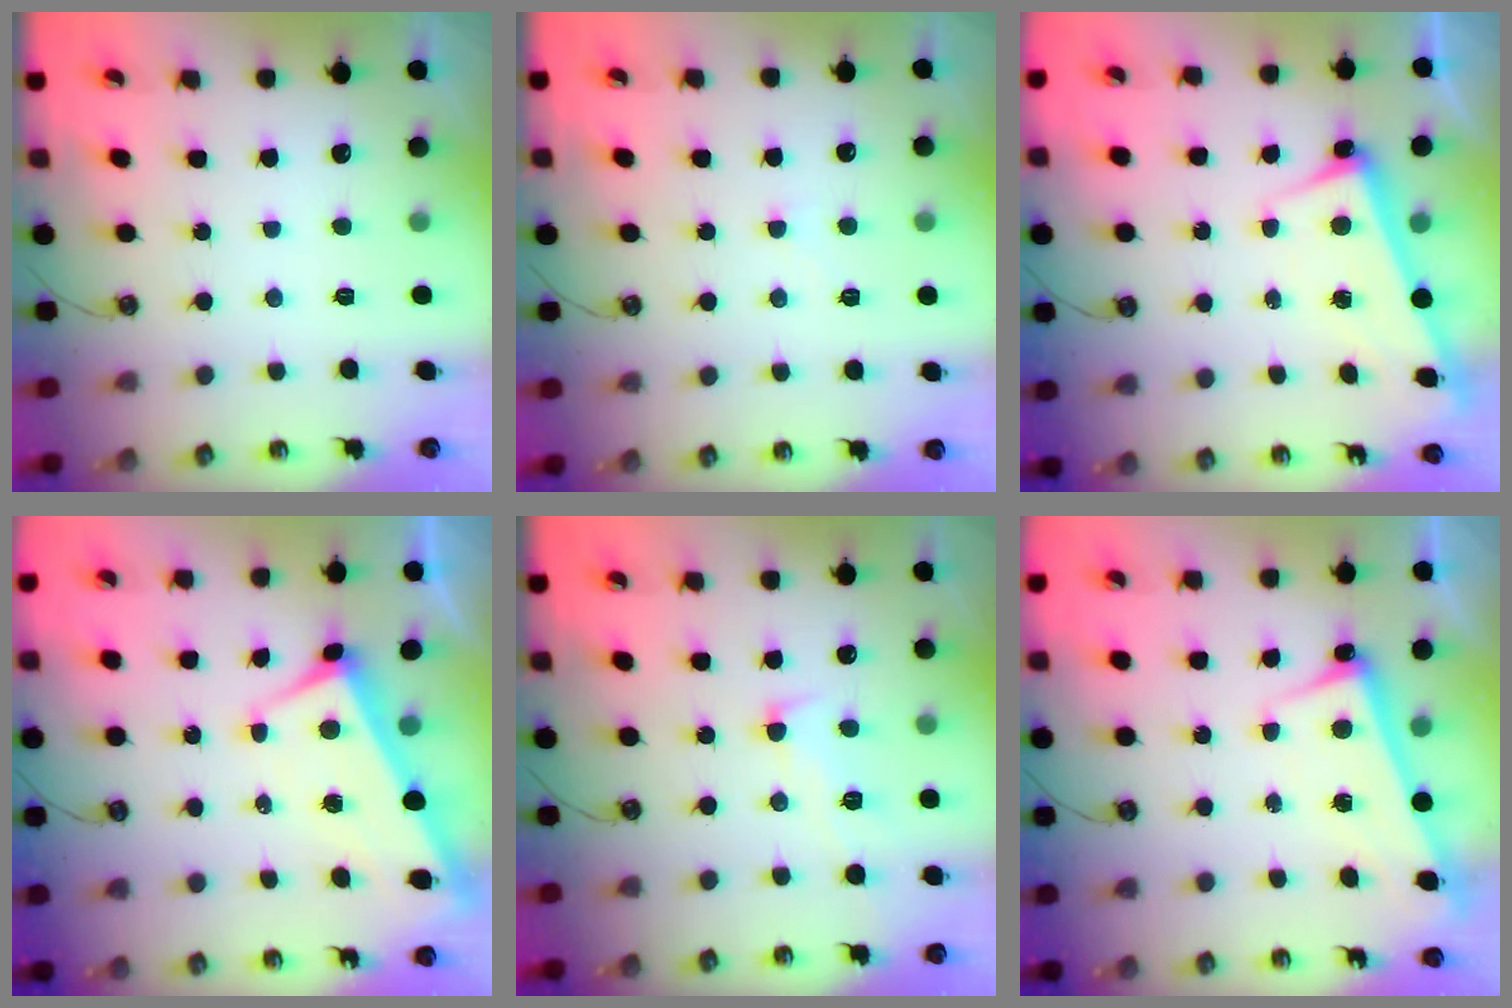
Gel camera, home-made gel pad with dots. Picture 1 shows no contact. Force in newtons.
{"total": 0.6, "press": 0.1, "slide": 0.5}
{"total": 2.5, "press": 2.4, "slide": 0.7}
{"total": 2.5, "press": 2.4, "slide": 0.9}
{"total": 2.6, "press": 2.4, "slide": 1.0}
{"total": 2.6, "press": 2.5, "slide": 0.9}